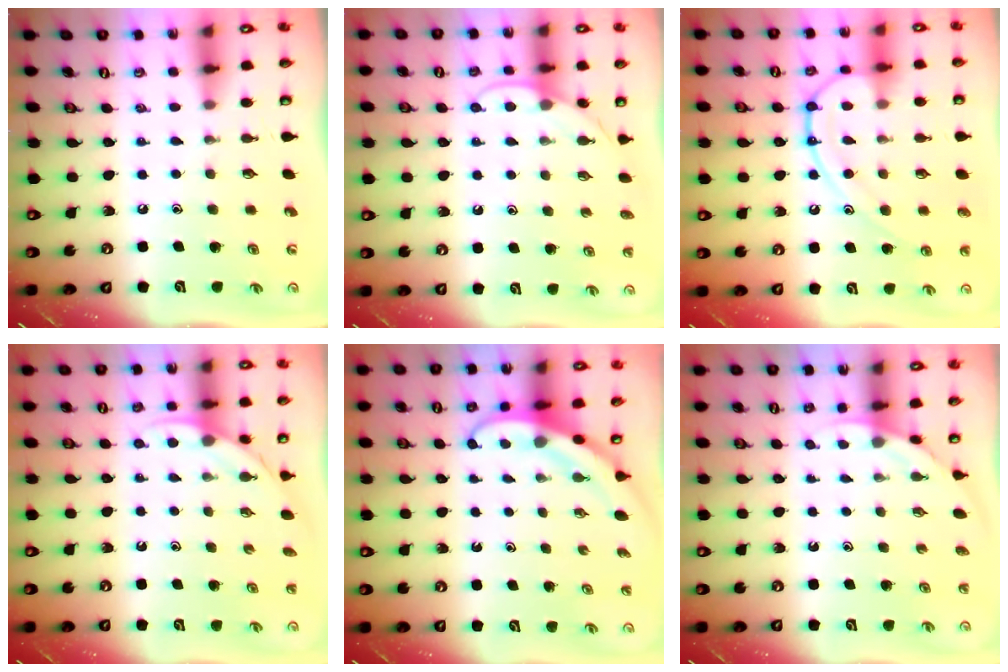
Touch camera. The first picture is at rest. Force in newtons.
{"total": 6.6, "press": 6.6, "slide": 0.3}
{"total": 13.2, "press": 13.1, "slide": 1.4}
{"total": 3.7, "press": 3.7, "slide": 0.2}
{"total": 3.6, "press": 3.6, "slide": 0.3}
{"total": 2.6, "press": 2.6, "slide": 0.1}